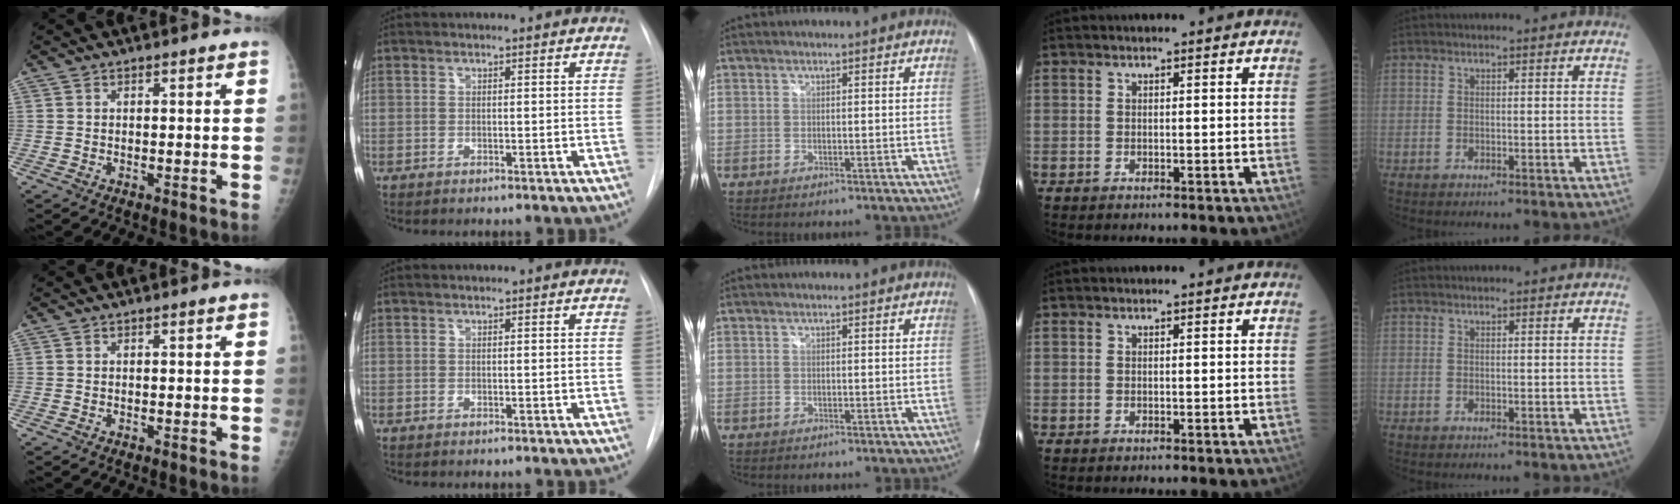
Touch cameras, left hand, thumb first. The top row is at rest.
{}